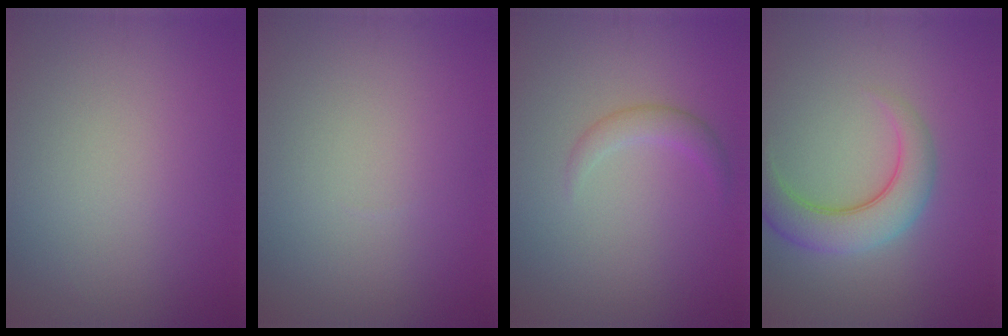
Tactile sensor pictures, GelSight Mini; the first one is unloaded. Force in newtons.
{"total": 0.0}
{"total": 1.7, "press": 1.7, "slide": 0.1}
{"total": 4.8, "press": 4.8, "slide": 0.3}